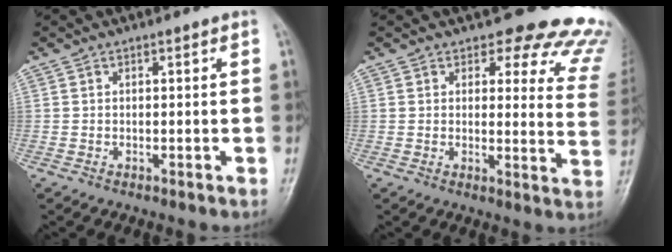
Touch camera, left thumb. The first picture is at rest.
{"total": 16.7, "force": [15.2, 5.7, 3.6], "torque": [0.028, -0.125, 0.132]}